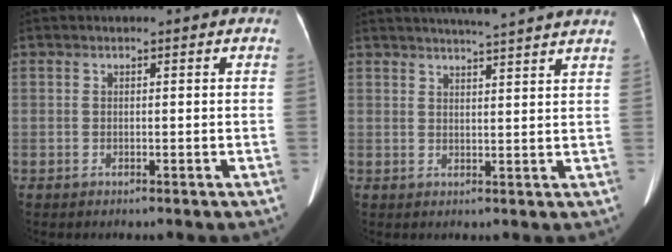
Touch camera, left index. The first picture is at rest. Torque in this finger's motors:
{"motor_torque": [0.57, -1.07, -0.02, 0.05]}